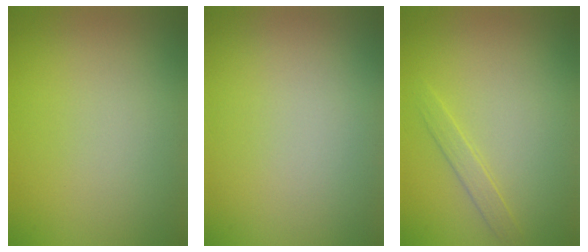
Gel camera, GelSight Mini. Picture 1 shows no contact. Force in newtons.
{"total": 0.0}
{"total": 1.3, "press": 1.3, "slide": 0.0}